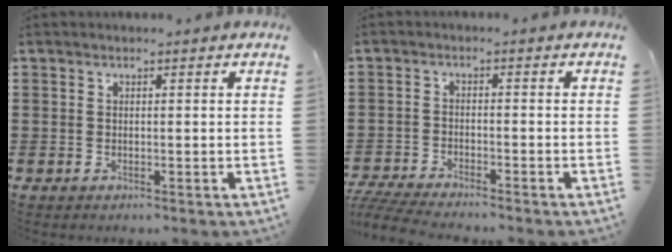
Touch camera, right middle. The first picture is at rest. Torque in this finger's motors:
{"motor_torque": [1.00, -0.59, 0.19, 0.08]}